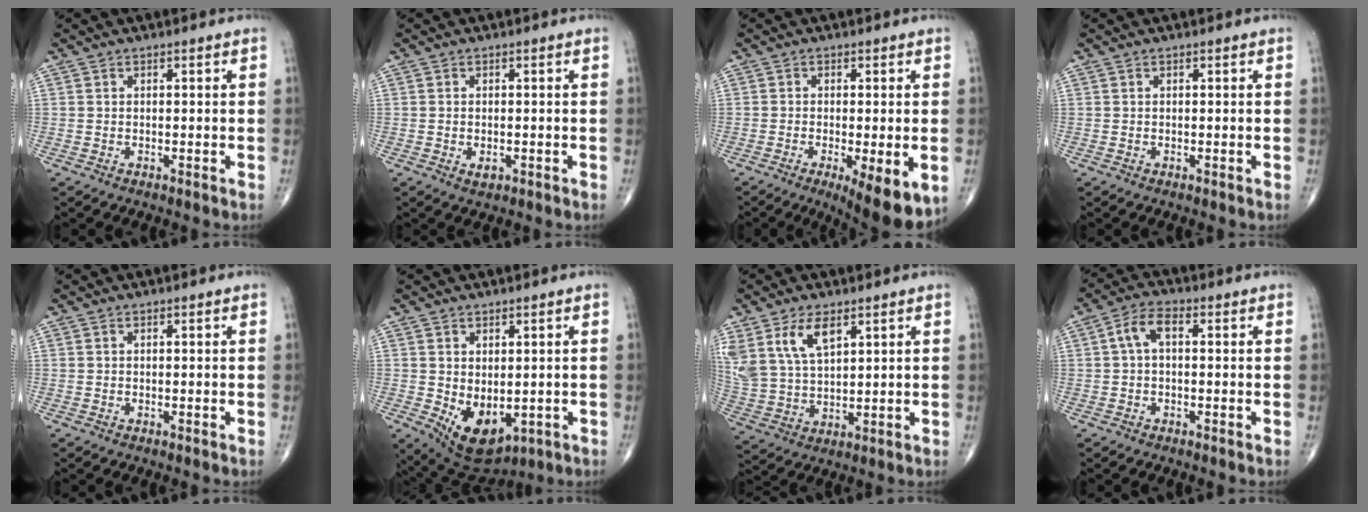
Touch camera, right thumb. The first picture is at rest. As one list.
[{"total": 1.6, "force": [-0.5, 1.0, 1.2], "torque": [-0.017, -0.002, -0.005]}, {"total": 10.2, "force": [-3.7, 2.9, 9.0], "torque": [-0.130, -0.019, -0.052]}, {"total": 0.0}, {"total": 0.0}, {"total": 9.0, "force": [-1.4, 5.4, 7.1], "torque": [-0.097, -0.008, 0.004]}, {"total": 11.4, "force": [6.0, 5.8, 7.7], "torque": [-0.154, -0.017, 0.130]}, {"total": 4.7, "force": [0.5, 2.4, 4.0], "torque": [-0.078, 0.018, 0.003]}]